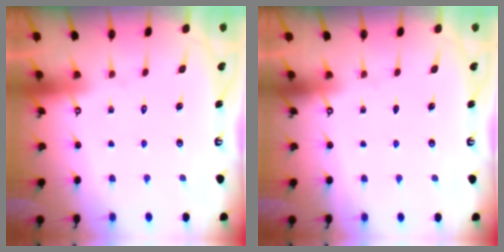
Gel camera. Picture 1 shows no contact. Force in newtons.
{"total": 0.0}